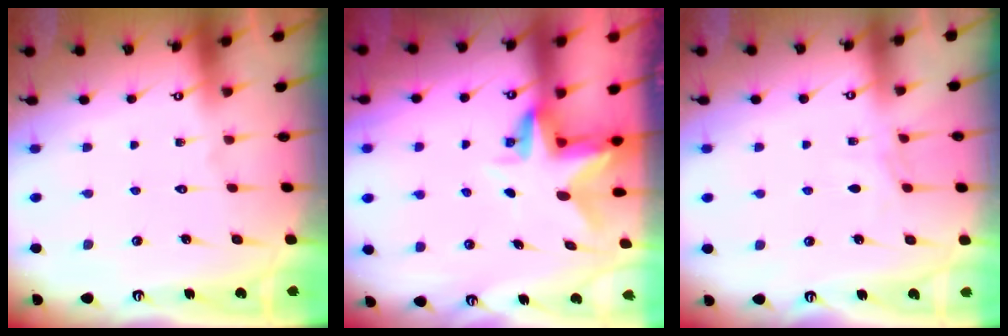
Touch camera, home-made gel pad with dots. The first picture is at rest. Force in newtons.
{"total": 3.8, "press": 3.8, "slide": 0.5}
{"total": 3.2, "press": 3.1, "slide": 0.5}